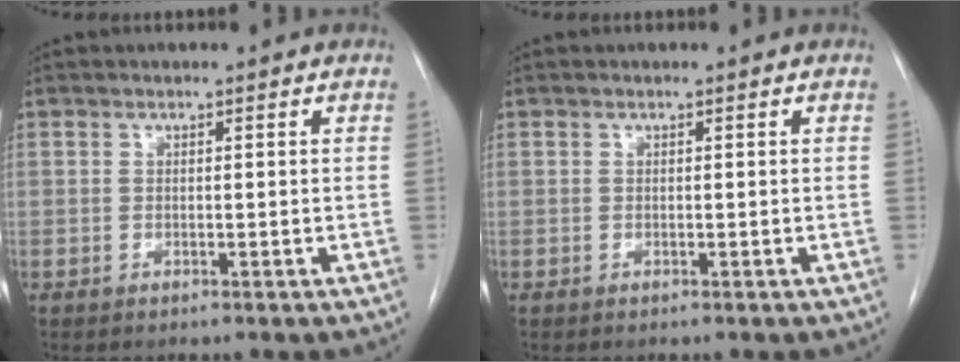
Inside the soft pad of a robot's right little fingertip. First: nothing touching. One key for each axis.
{"total": 0.0}